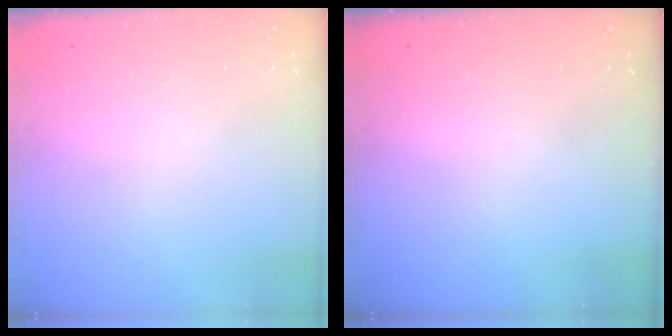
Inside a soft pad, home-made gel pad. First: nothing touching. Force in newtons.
{"total": 0.0}